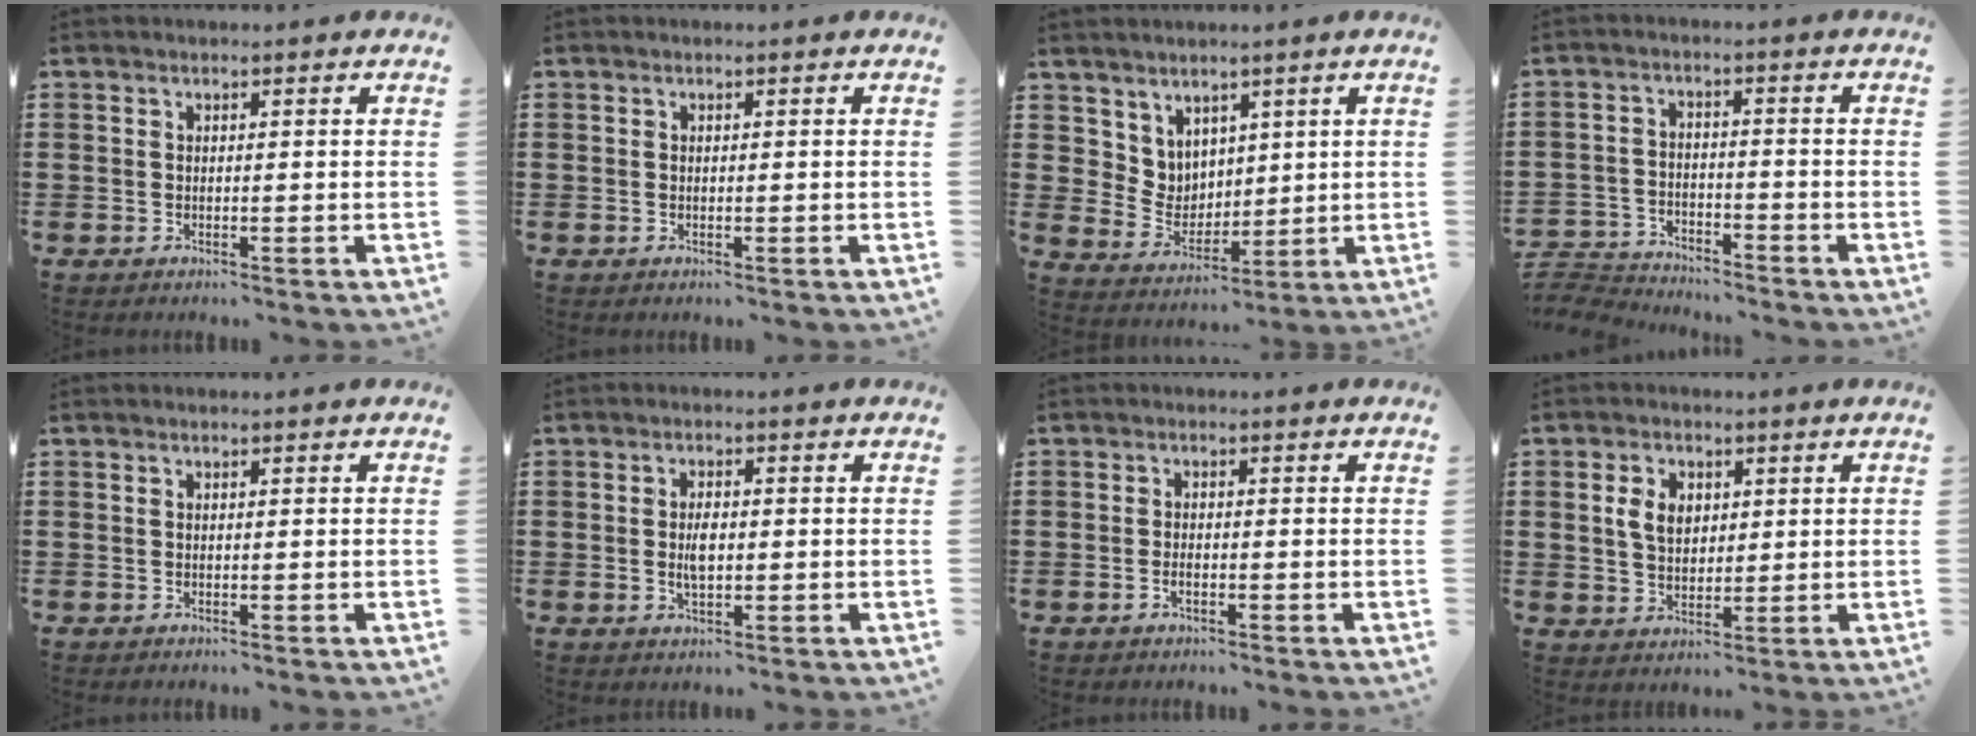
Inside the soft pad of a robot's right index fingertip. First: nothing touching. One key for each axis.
{"total": 0.0}
{"total": 5.6, "fx": 3.7, "fy": 4.2, "fz": 0.3, "tx": -0.033, "ty": -0.009, "tz": 0.073}
{"total": 4.1, "fx": -4.0, "fy": 0.4, "fz": -0.1, "tx": -0.016, "ty": -0.002, "tz": -0.091}
{"total": 0.0}
{"total": 3.4, "fx": 0.0, "fy": 1.6, "fz": 3.0, "tx": -0.059, "ty": 0.004, "tz": -0.001}
{"total": 1.2, "fx": -0.5, "fy": 0.4, "fz": 1.0, "tx": -0.021, "ty": -0.005, "tz": -0.008}
{"total": 4.7, "fx": 1.2, "fy": 3.2, "fz": 3.2, "tx": -0.080, "ty": 0.010, "tz": 0.017}